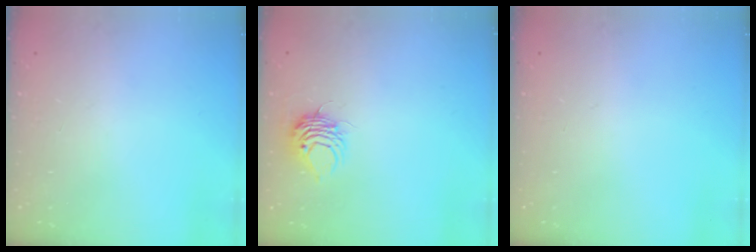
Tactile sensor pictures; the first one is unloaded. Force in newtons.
{"total": 7.4, "press": 7.4, "slide": 0.3}
{"total": 0.0}